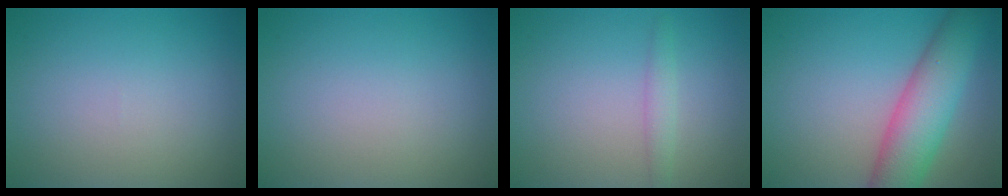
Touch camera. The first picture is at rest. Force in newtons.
{"total": 0.0}
{"total": 1.3, "press": 1.3, "slide": 0.1}
{"total": 7.2, "press": 7.2, "slide": 0.3}